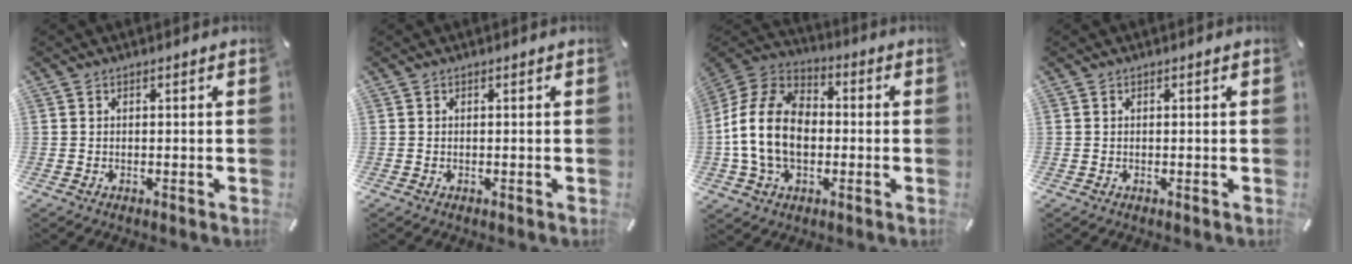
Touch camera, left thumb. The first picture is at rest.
{"total": 0.0}
{"total": 16.0, "force": [-1.8, 11.7, 10.7], "torque": [-0.242, 0.018, -0.036]}
{"total": 0.0}